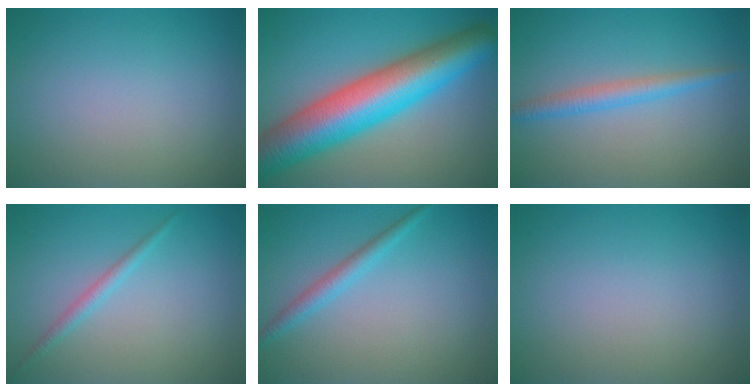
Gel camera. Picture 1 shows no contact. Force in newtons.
{"total": 11.9, "press": 11.9, "slide": 0.2}
{"total": 2.3, "press": 2.3, "slide": 0.1}
{"total": 1.3, "press": 1.3, "slide": 0.0}
{"total": 1.9, "press": 1.9, "slide": 0.1}
{"total": 0.0}